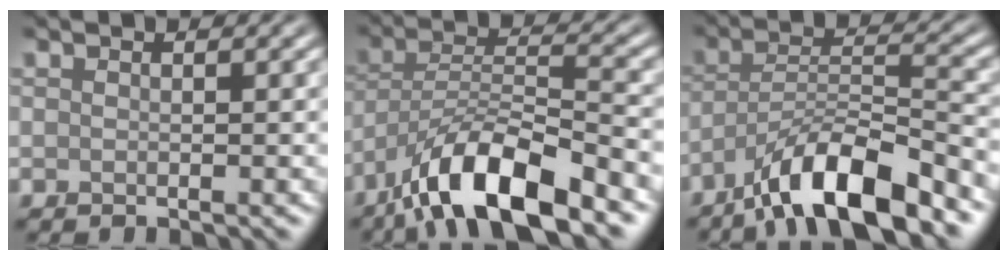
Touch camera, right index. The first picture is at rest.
{"total": 10.0, "force": [-6.8, 2.5, 6.8], "torque": [-0.116, 0.009, -0.128]}
{"total": 9.0, "force": [-6.3, 2.0, 6.1], "torque": [-0.102, 0.008, -0.113]}